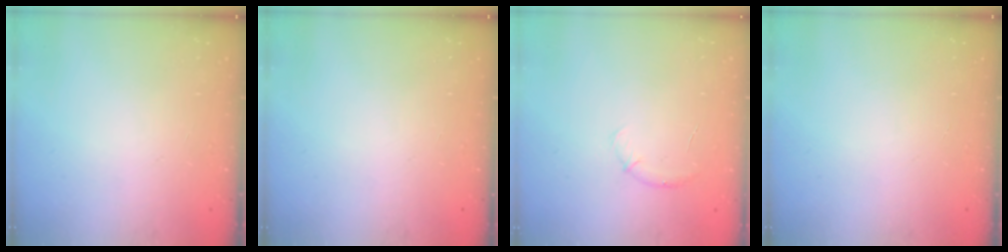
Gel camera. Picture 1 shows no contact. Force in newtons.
{"total": 0.0}
{"total": 6.3, "press": 6.0, "slide": 1.8}
{"total": 0.0}